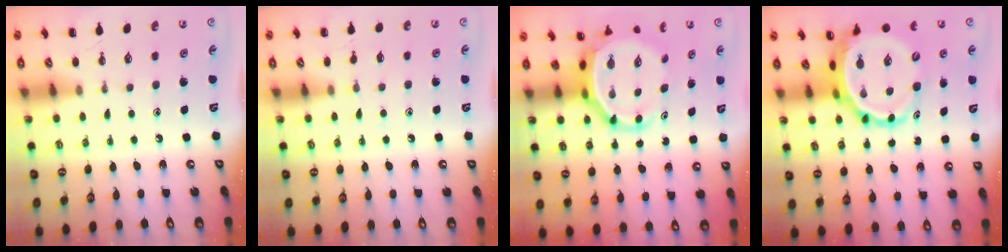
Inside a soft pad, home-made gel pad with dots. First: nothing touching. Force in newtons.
{"total": 4.3, "press": 4.0, "slide": 1.5}
{"total": 5.9, "press": 5.7, "slide": 1.8}
{"total": 9.0, "press": 8.6, "slide": 2.4}